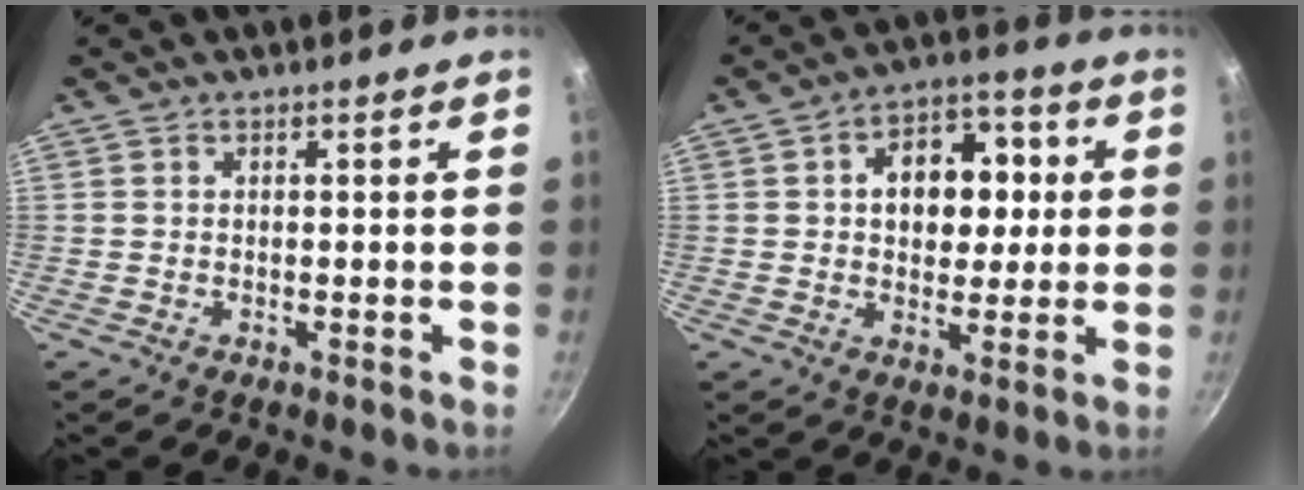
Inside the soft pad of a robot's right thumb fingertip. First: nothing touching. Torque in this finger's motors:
{"motor_torque": [-0.43, 0.78, 0.25, 0.00, 0.22]}